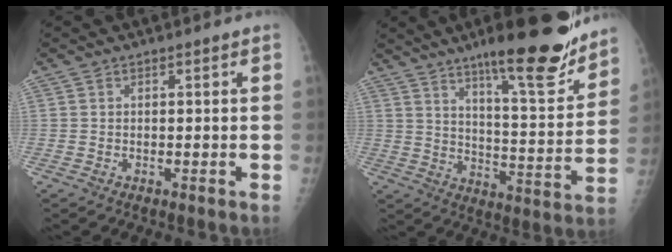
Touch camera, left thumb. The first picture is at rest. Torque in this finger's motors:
{"motor_torque": [2.07, 0.75, 1.27, -0.81, 0.07]}